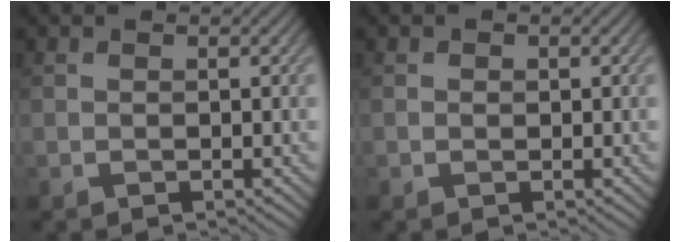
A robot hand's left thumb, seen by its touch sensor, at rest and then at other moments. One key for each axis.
{"total": 0.5, "fx": 0.1, "fy": 0.5, "fz": 0.2, "tx": -0.003, "ty": -0.004, "tz": -0.001}